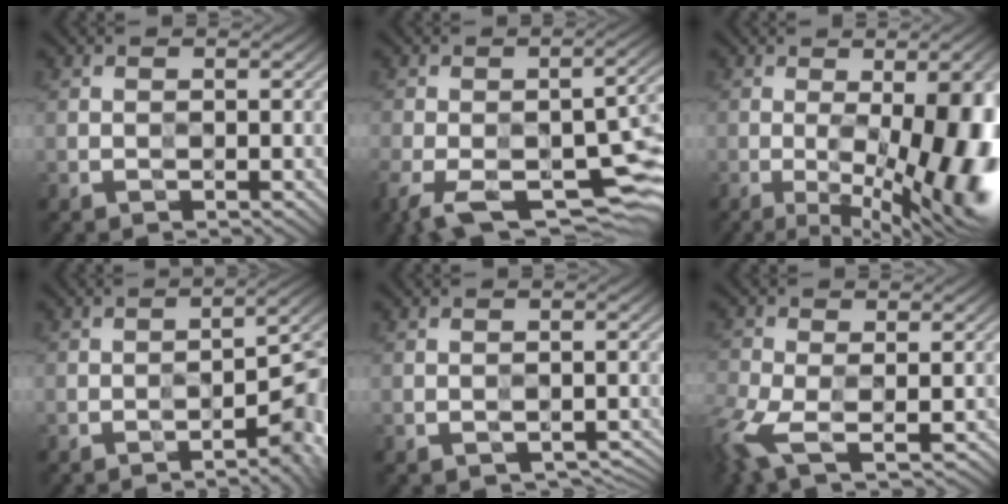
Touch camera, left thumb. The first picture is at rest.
{"total": 13.2, "force": [-6.1, 5.7, 10.2], "torque": [-0.166, -0.039, -0.092]}
{"total": 17.5, "force": [-2.5, 5.8, 16.4], "torque": [-0.190, -0.011, -0.029]}
{"total": 6.2, "force": [-2.6, 1.5, 5.4], "torque": [-0.074, 0.004, -0.033]}
{"total": 2.1, "force": [-1.4, 1.2, 1.1], "torque": [-0.016, -0.008, -0.011]}
{"total": 7.3, "force": [-3.8, 2.8, 5.6], "torque": [-0.131, -0.023, -0.072]}